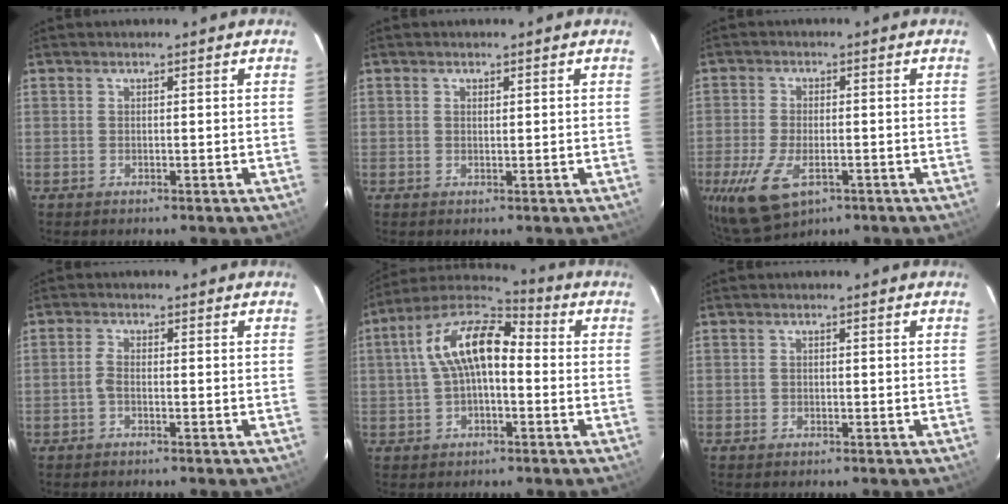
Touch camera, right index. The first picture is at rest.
{"total": 0.5, "force": [0.3, 0.4, 0.2], "torque": [-0.005, 0.002, 0.005]}
{"total": 10.3, "force": [-4.6, 5.3, 7.6], "torque": [-0.175, -0.028, -0.081]}
{"total": 1.5, "force": [-0.7, 0.5, 1.2], "torque": [-0.031, 0.004, -0.016]}
{"total": 12.6, "force": [0.4, 6.3, 10.9], "torque": [-0.207, 0.031, 0.001]}
{"total": 0.7, "force": [-0.4, 0.5, 0.1], "torque": [-0.001, 0.001, -0.007]}